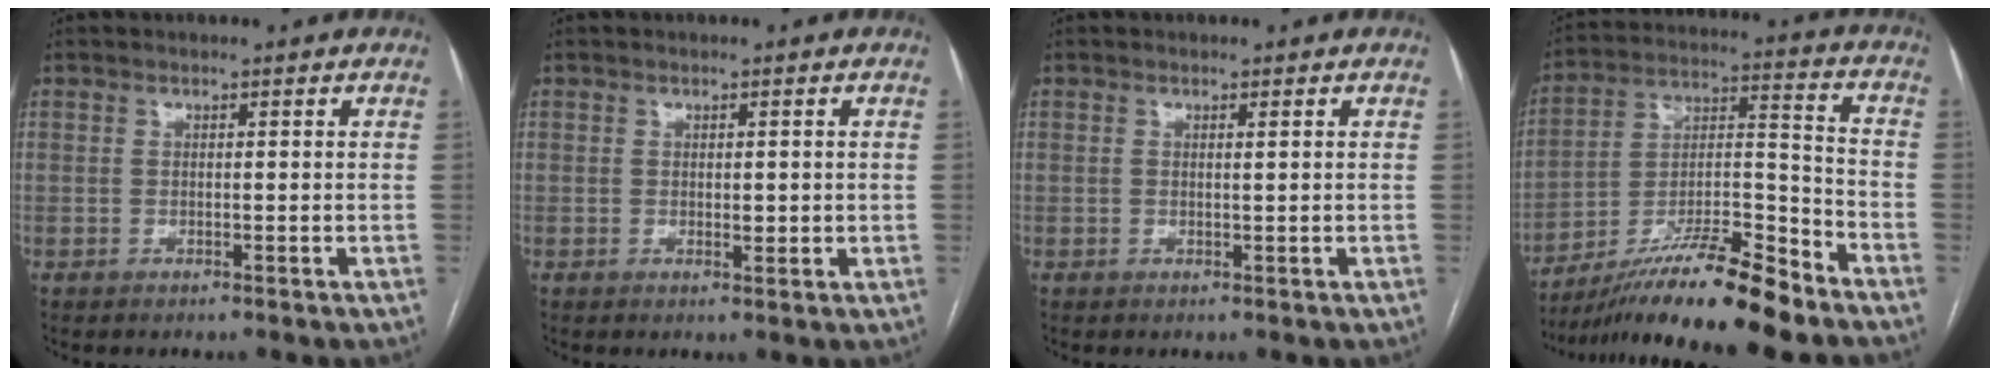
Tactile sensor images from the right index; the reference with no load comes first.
{"total": 1.5, "force": [0.0, 0.7, 1.4], "torque": [-0.018, -0.003, 0.003]}
{"total": 0.5, "force": [0.2, -0.1, 0.5], "torque": [-0.010, -0.001, 0.004]}
{"total": 17.9, "force": [-14.2, 0.9, 10.7], "torque": [-0.200, -0.006, -0.250]}